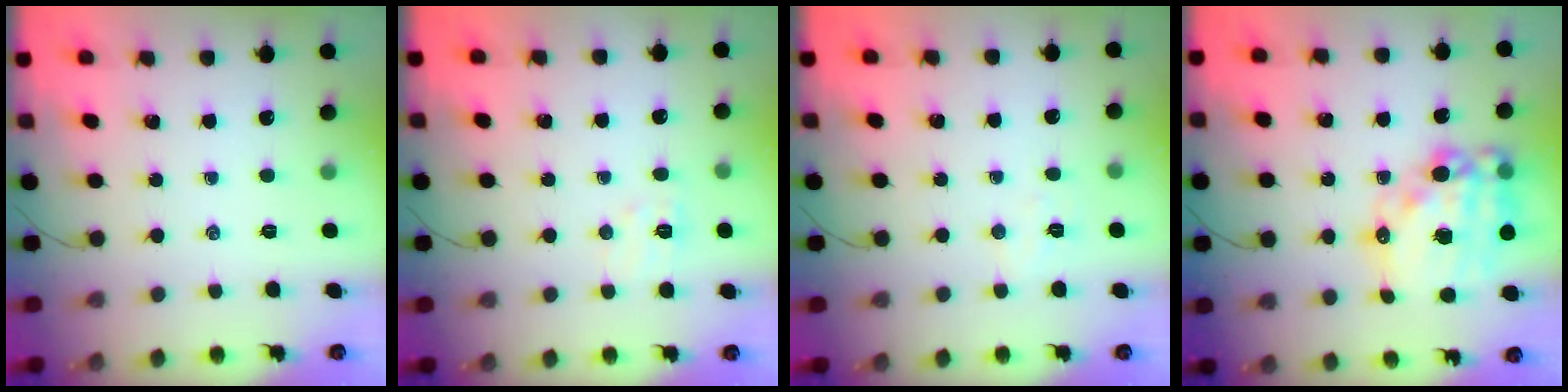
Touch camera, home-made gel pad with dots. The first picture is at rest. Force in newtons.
{"total": 5.7, "press": 5.6, "slide": 1.1}
{"total": 4.4, "press": 4.3, "slide": 0.8}
{"total": 20.9, "press": 20.4, "slide": 4.6}